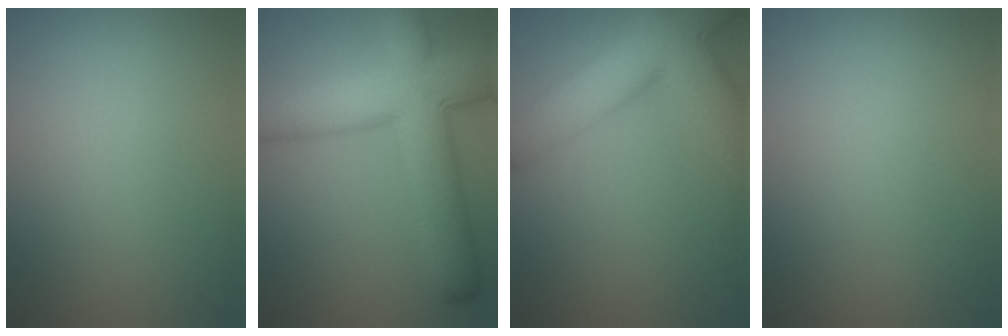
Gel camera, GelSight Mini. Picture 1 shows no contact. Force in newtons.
{"total": 10.8, "press": 10.7, "slide": 0.5}
{"total": 10.7, "press": 10.7, "slide": 0.5}
{"total": 0.0}